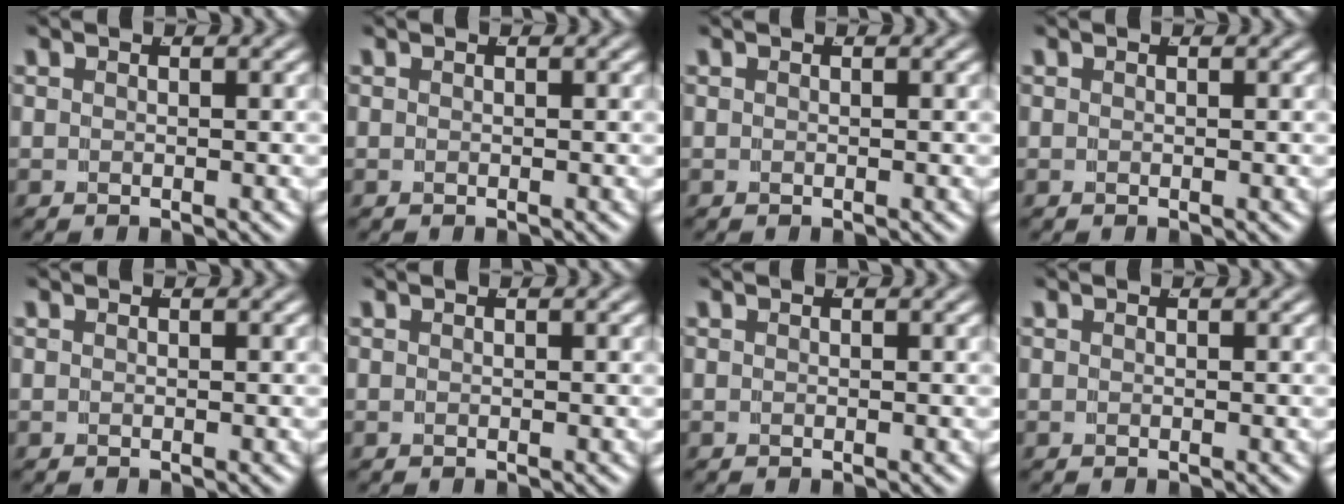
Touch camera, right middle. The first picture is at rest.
{"total": 0.0}
{"total": 0.0}
{"total": 0.0}
{"total": 0.0}
{"total": 0.0}
{"total": 0.0}
{"total": 0.0}